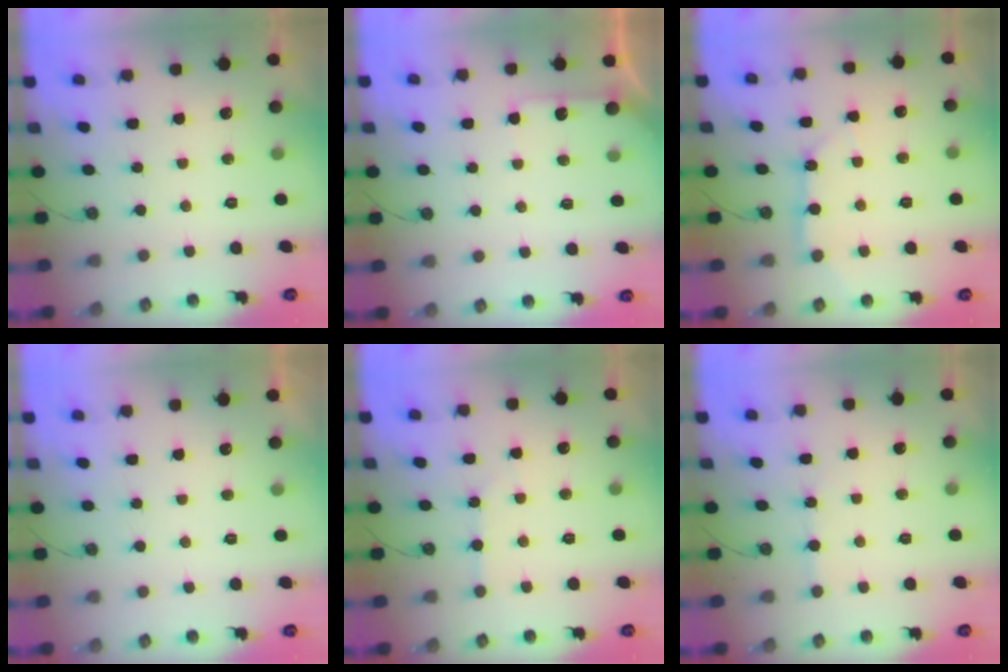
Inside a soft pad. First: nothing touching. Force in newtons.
{"total": 3.9, "press": 3.8, "slide": 0.5}
{"total": 5.0, "press": 5.0, "slide": 0.6}
{"total": 0.0}
{"total": 3.7, "press": 3.7, "slide": 0.6}
{"total": 3.2, "press": 3.2, "slide": 0.5}